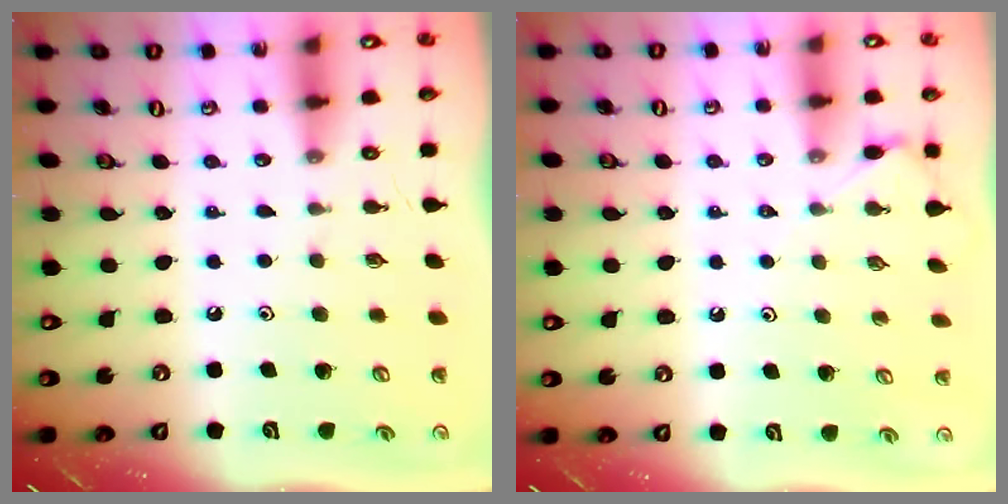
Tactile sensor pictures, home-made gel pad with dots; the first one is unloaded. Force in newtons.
{"total": 4.1, "press": 4.1, "slide": 0.7}